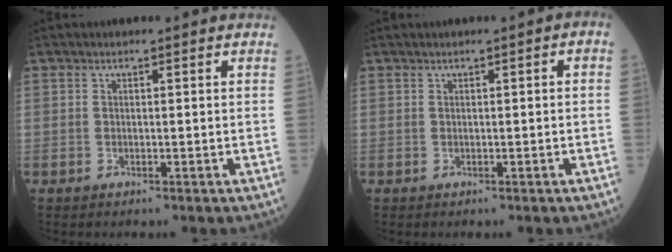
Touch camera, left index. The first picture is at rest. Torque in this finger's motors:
{"motor_torque": [0.98, -1.16, 0.26, 0.09]}